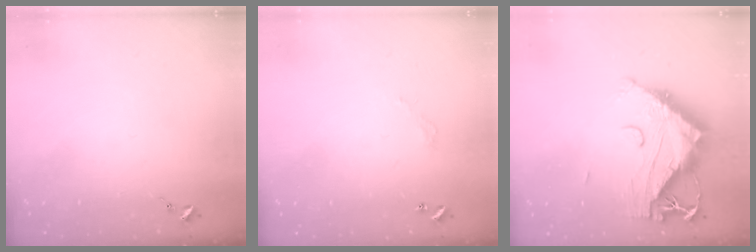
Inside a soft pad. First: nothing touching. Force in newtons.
{"total": 2.7, "press": 2.7, "slide": 0.2}
{"total": 17.4, "press": 17.3, "slide": 1.6}